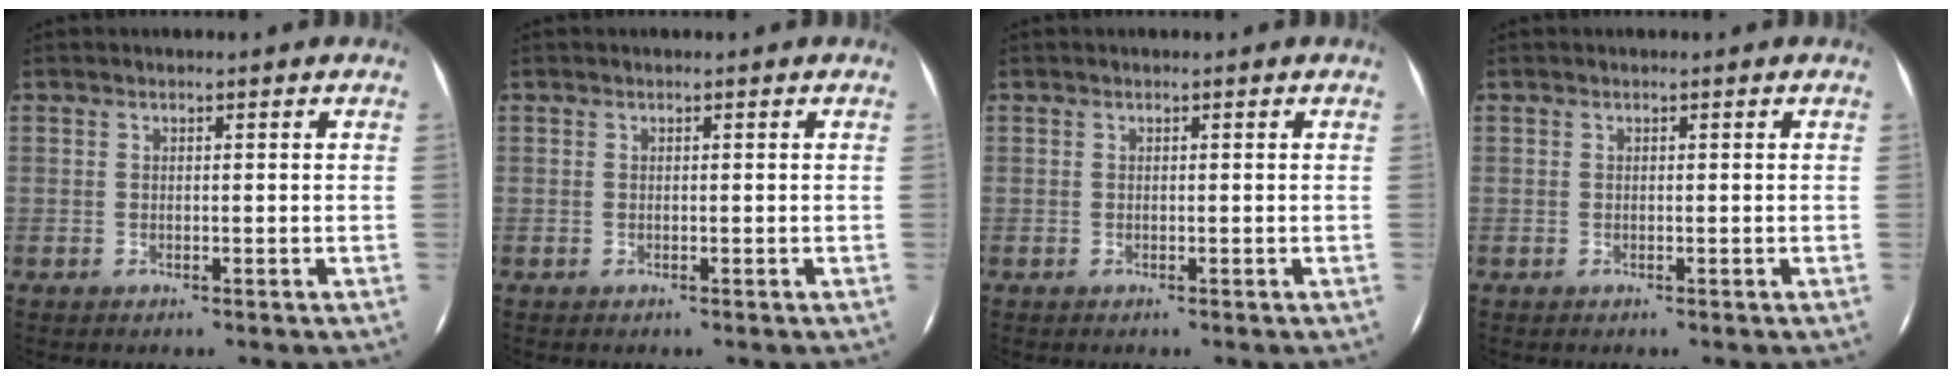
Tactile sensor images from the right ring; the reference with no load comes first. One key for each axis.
{"total": 0.0}
{"total": 0.0}
{"total": 0.0}